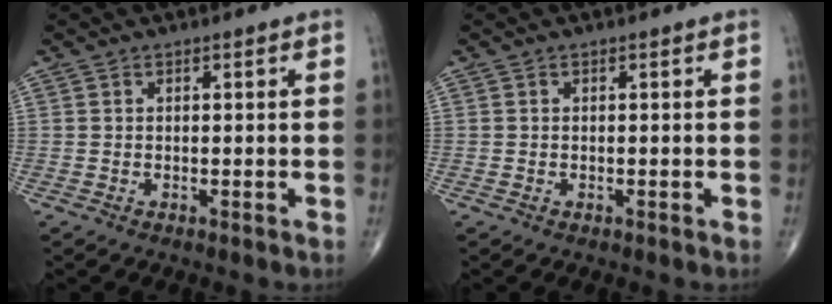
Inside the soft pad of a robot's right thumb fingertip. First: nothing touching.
{"total": 0.0}